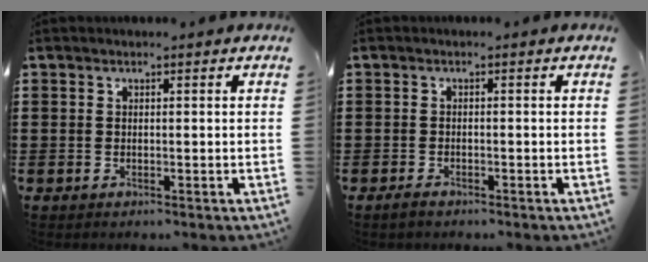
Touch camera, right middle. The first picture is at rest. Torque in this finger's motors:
{"motor_torque": [-0.42, 0.42, -0.05, 0.01]}